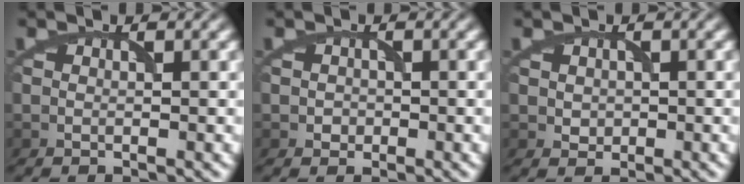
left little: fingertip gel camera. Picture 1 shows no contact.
{"total": 1.0, "force": [-0.2, 0.9, 0.2], "torque": [0.003, -0.002, -0.005]}
{"total": 1.2, "force": [0.2, 1.2, 0.4], "torque": [-0.007, -0.003, 0.007]}